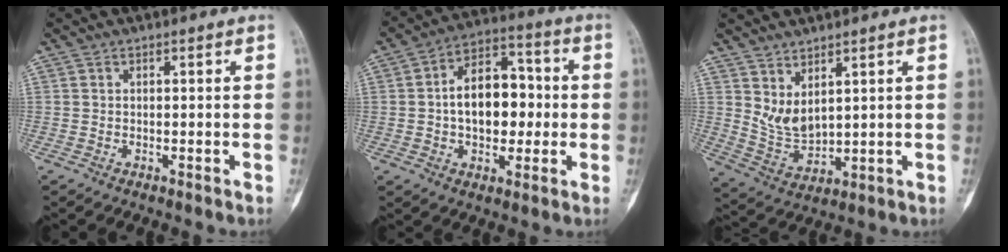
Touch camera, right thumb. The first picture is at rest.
{"total": 13.9, "force": [-0.1, 8.9, 10.7], "torque": [-0.130, 0.031, -0.006]}
{"total": 6.5, "force": [3.4, 2.9, 4.6], "torque": [-0.083, -0.038, 0.082]}